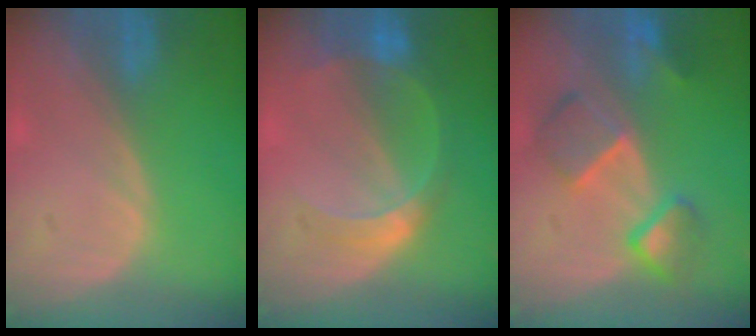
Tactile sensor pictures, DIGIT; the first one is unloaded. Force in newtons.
{"total": 6.5, "press": 5.7, "slide": 3.1}
{"total": 7.3, "press": 6.8, "slide": 2.4}